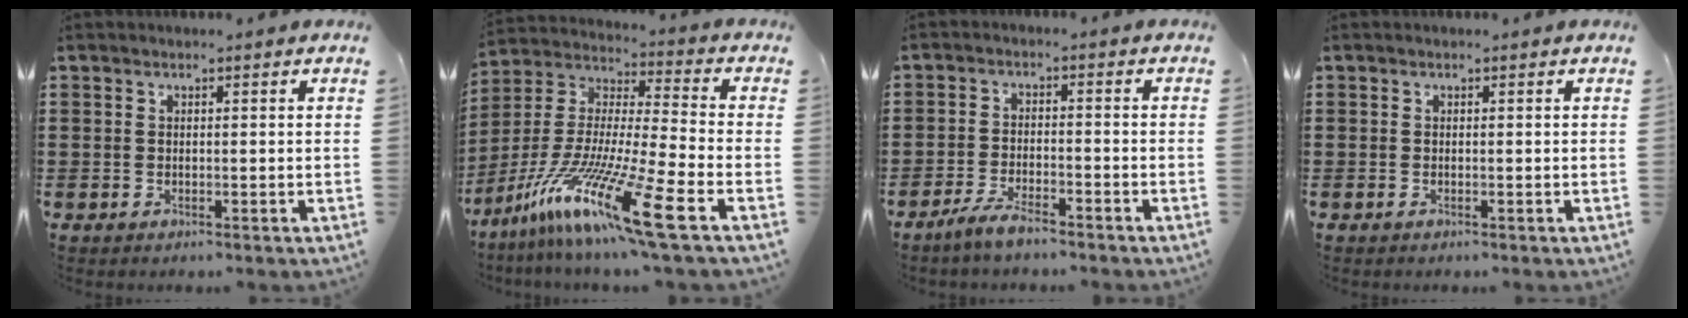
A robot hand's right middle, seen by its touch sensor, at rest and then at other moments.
{"total": 16.6, "force": [-11.2, 0.3, 12.3], "torque": [-0.263, -0.008, -0.214]}
{"total": 4.0, "force": [-3.3, 0.5, 2.1], "torque": [-0.047, -0.001, -0.066]}
{"total": 0.0}